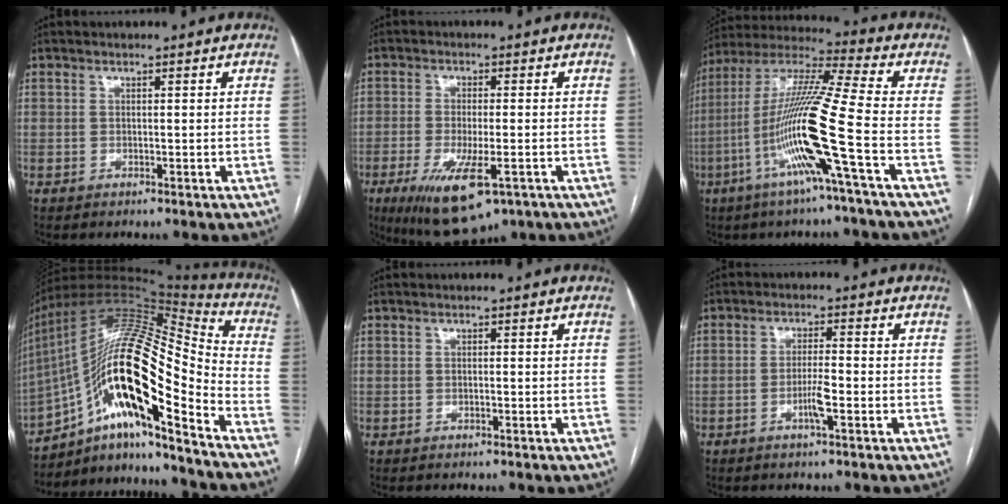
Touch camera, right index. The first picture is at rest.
{"total": 11.3, "force": [-5.5, 3.4, 9.2], "torque": [-0.164, -0.026, -0.084]}
{"total": 16.9, "force": [-5.6, -1.7, 15.8], "torque": [-0.314, -0.009, -0.117]}
{"total": 24.3, "force": [-10.8, 4.5, 21.2], "torque": [-0.383, 0.012, -0.185]}
{"total": 0.0}
{"total": 3.6, "force": [-1.4, 0.1, 3.3], "torque": [-0.063, -0.003, -0.027]}